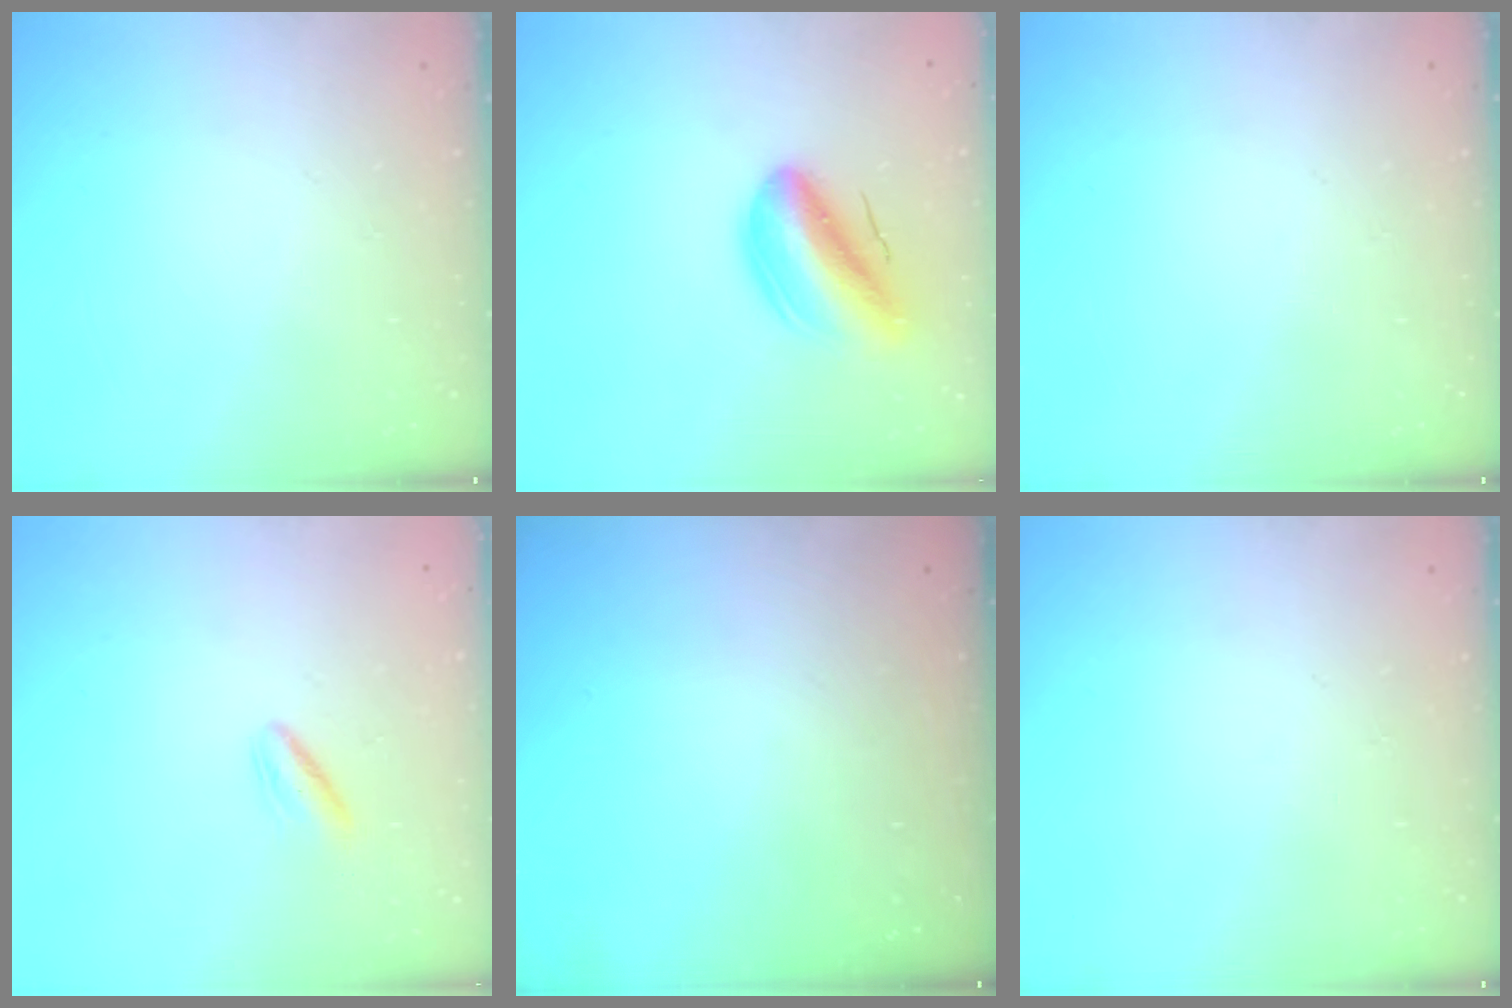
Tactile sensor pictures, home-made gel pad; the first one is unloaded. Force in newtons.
{"total": 11.6, "press": 11.2, "slide": 3.1}
{"total": 0.0}
{"total": 3.2, "press": 3.0, "slide": 1.2}
{"total": 0.0}
{"total": 0.0}